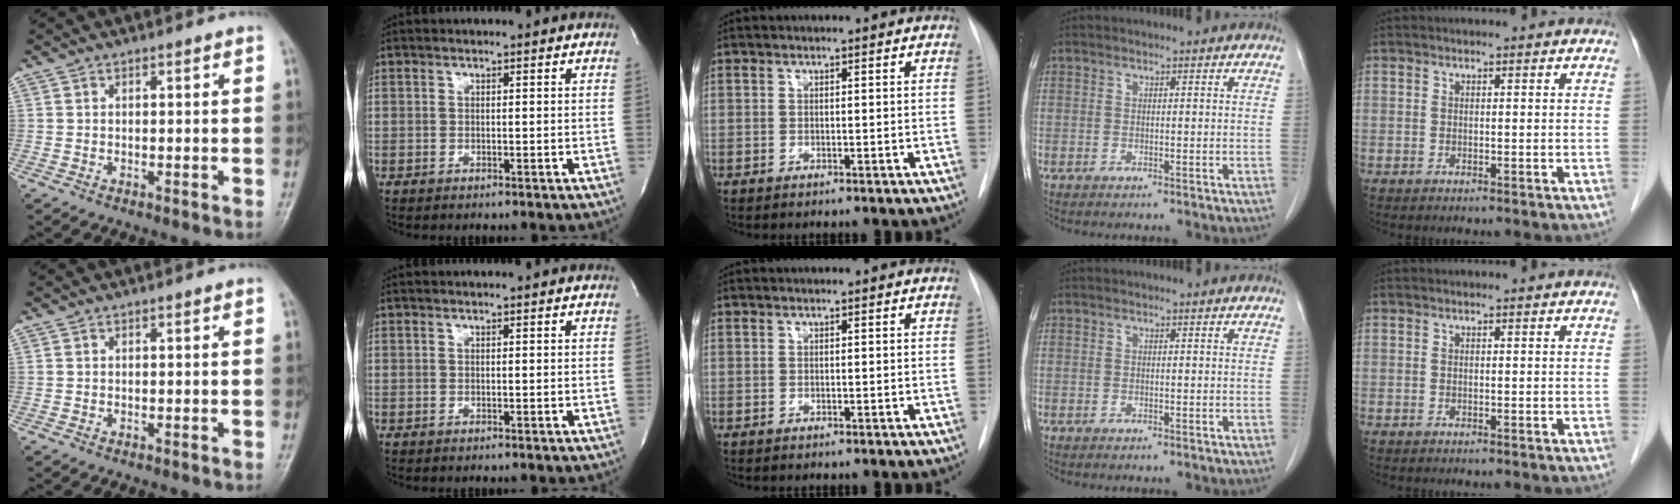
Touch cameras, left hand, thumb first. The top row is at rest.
{}